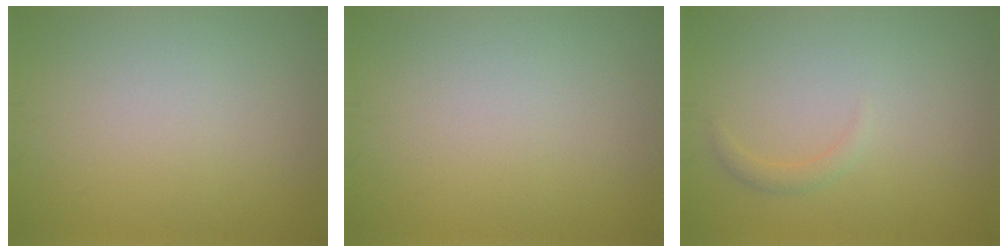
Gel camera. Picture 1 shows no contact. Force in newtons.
{"total": 0.0}
{"total": 1.0, "press": 1.0, "slide": 0.0}